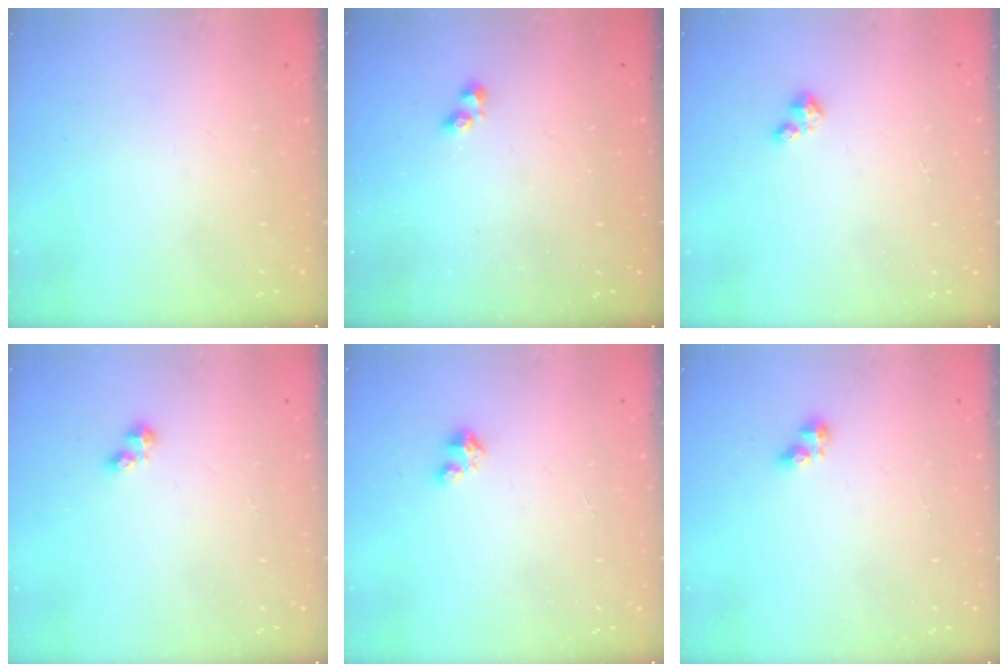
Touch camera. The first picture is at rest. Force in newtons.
{"total": 0.9, "press": 0.4, "slide": 0.8}
{"total": 1.7, "press": 1.7, "slide": 0.2}
{"total": 2.5, "press": 2.5, "slide": 0.4}
{"total": 1.6, "press": 1.6, "slide": 0.2}
{"total": 3.4, "press": 3.4, "slide": 0.5}